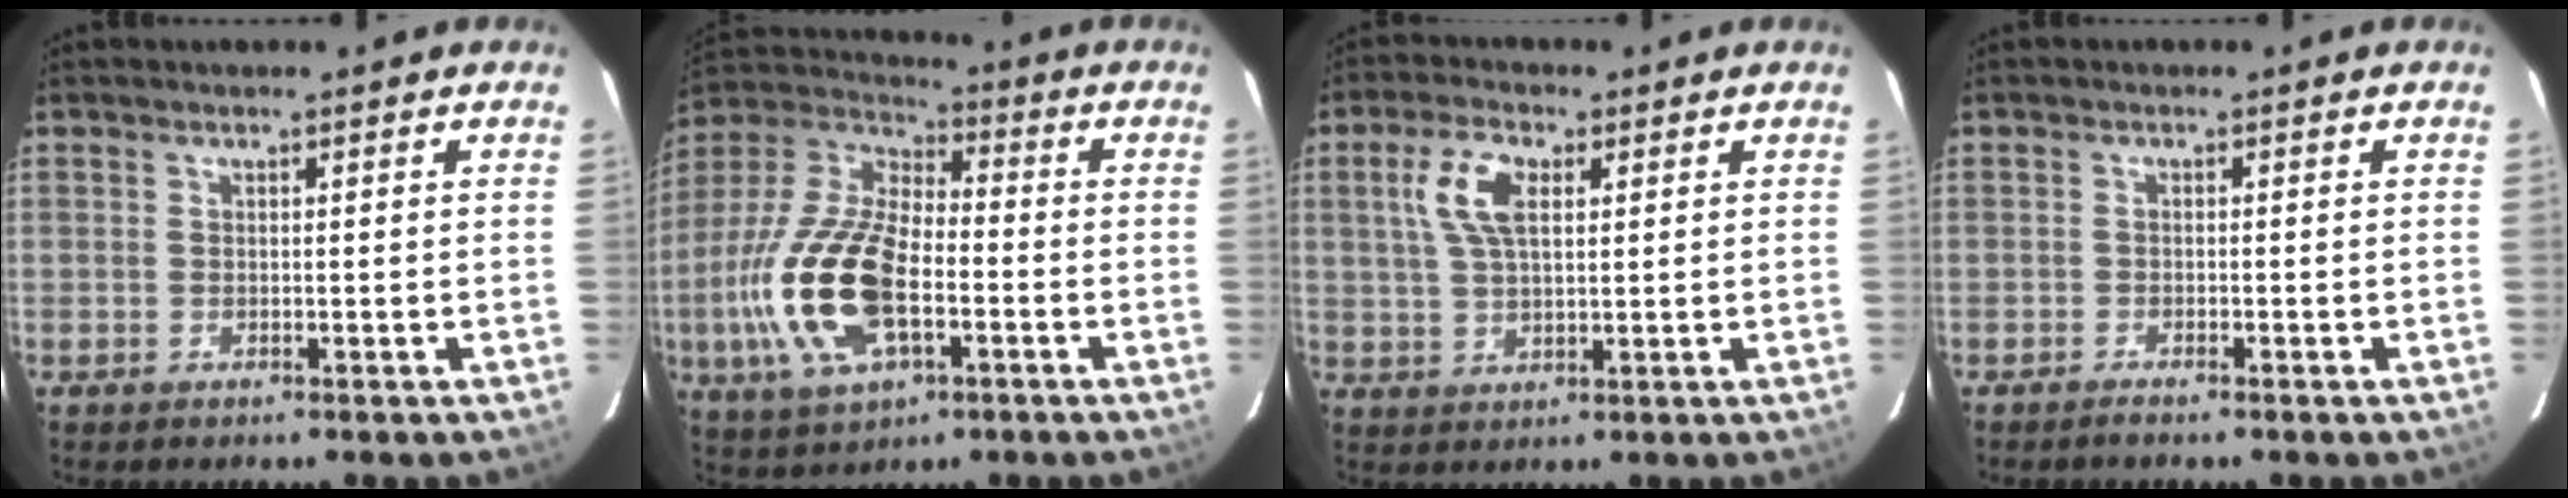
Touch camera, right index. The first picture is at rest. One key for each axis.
{"total": 19.9, "fx": -5.2, "fy": 9.4, "fz": 16.8, "tx": -0.370, "ty": -0.009, "tz": -0.096}
{"total": 7.6, "fx": 2.3, "fy": 3.7, "fz": 6.2, "tx": -0.124, "ty": 0.014, "tz": 0.047}
{"total": 1.3, "fx": -1.1, "fy": 0.0, "fz": 0.5, "tx": -0.018, "ty": -0.001, "tz": -0.023}